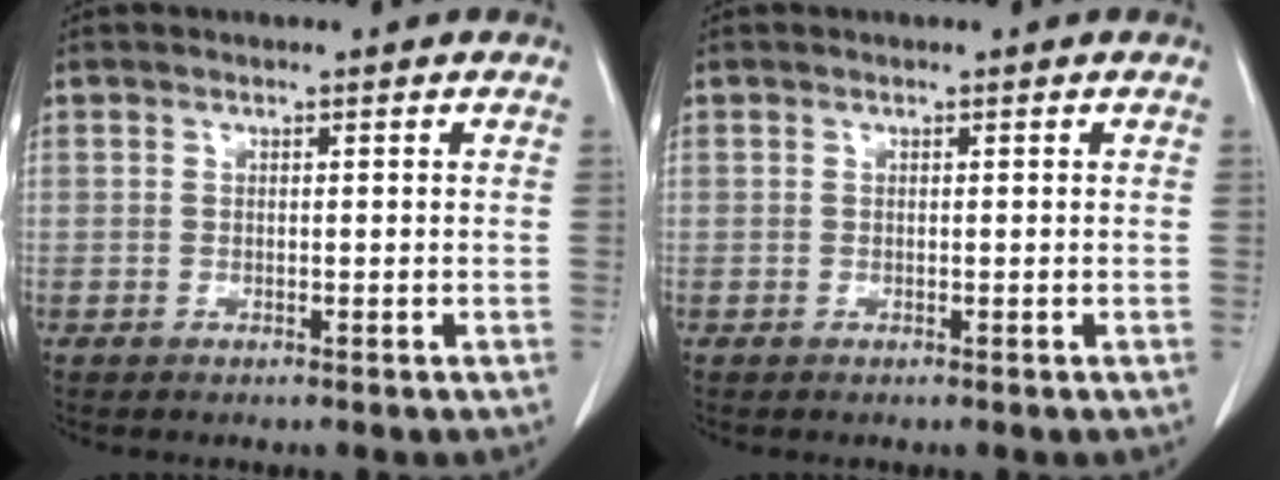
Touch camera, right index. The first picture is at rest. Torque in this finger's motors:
{"motor_torque": [0.00, 0.00, 0.00, 0.00]}